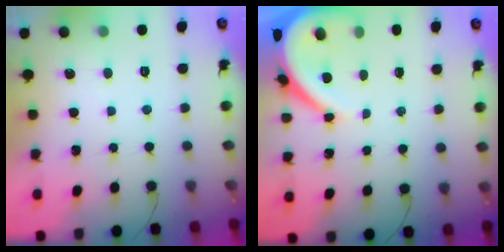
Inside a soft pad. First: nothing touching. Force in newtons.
{"total": 6.6, "press": 6.5, "slide": 1.1}